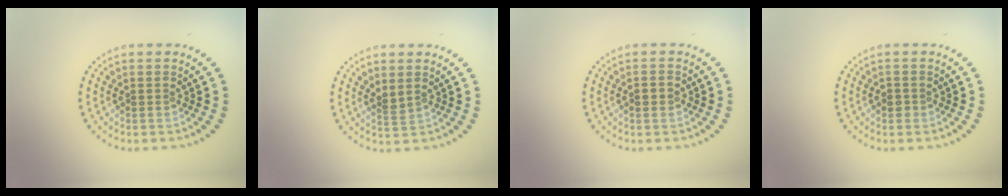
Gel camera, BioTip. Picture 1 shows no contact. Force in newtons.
{"total": 1.2, "press": 0.9, "slide": 0.8}
{"total": 1.5, "press": 1.5, "slide": 0.1}
{"total": 0.9, "press": 0.8, "slide": 0.5}